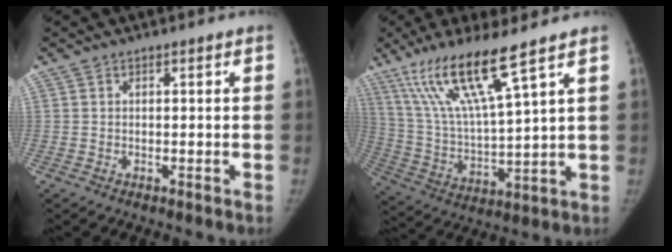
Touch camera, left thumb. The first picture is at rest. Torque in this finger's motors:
{"motor_torque": [1.03, -0.65, 1.56, -1.21, 0.39]}